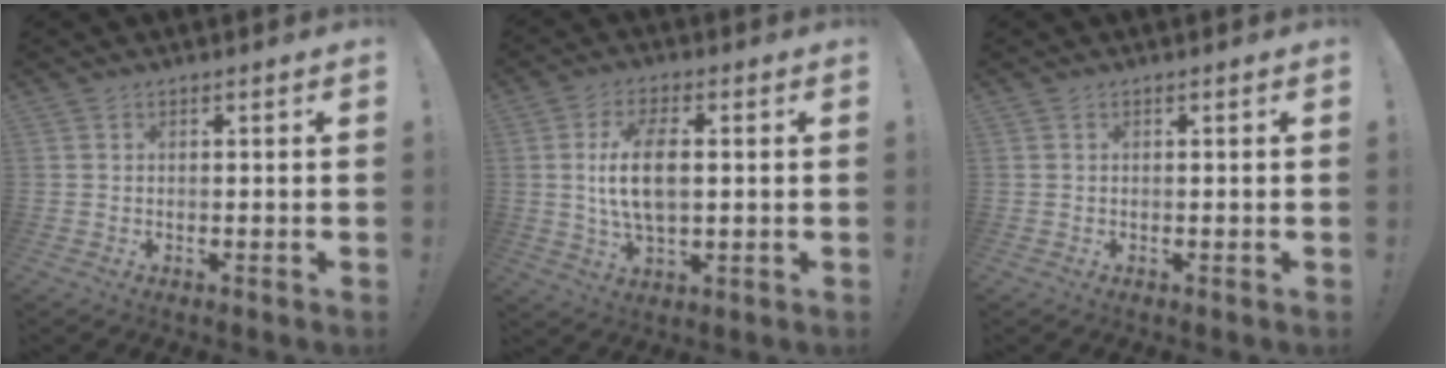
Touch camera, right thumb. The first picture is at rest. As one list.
[{"total": 11.2, "force": [1.1, 5.2, 9.8], "torque": [-0.174, -0.009, 0.015]}, {"total": 0.0}]